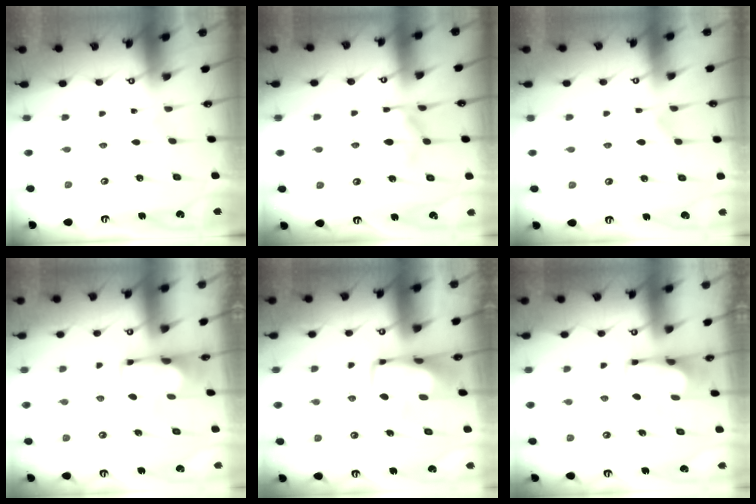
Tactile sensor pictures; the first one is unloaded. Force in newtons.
{"total": 10.2, "press": 10.2, "slide": 1.0}
{"total": 1.7, "press": 1.0, "slide": 1.4}
{"total": 1.8, "press": 1.6, "slide": 0.8}
{"total": 0.6, "press": 0.4, "slide": 0.4}
{"total": 2.1, "press": 2.1, "slide": 0.2}